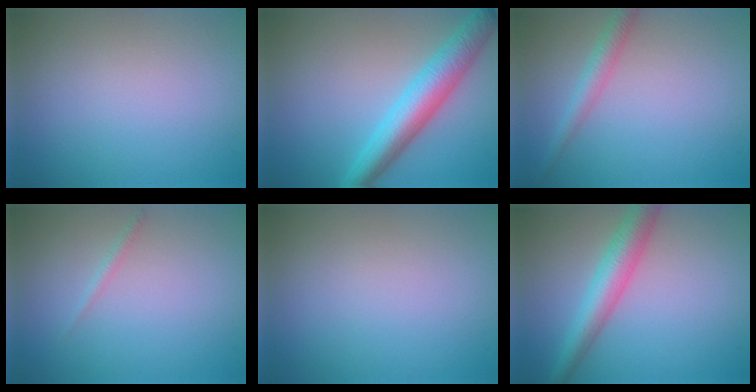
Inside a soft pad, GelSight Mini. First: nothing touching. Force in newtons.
{"total": 5.8, "press": 5.8, "slide": 0.1}
{"total": 2.2, "press": 2.2, "slide": 0.1}
{"total": 0.7, "press": 0.7, "slide": 0.0}
{"total": 0.0}
{"total": 4.5, "press": 4.5, "slide": 0.2}